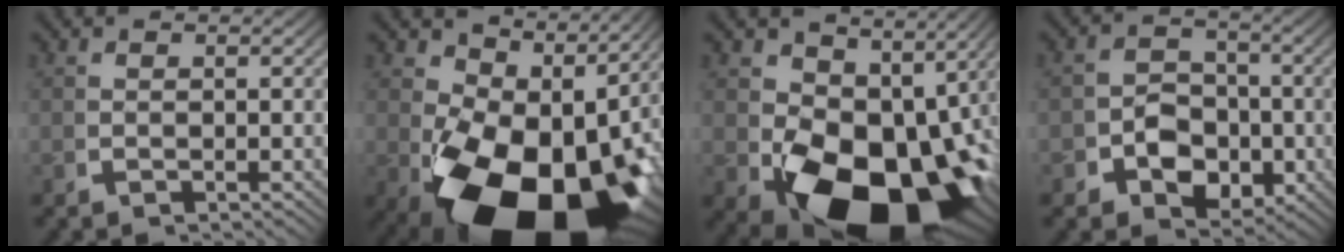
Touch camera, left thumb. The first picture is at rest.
{"total": 20.3, "force": [-3.8, 12.4, 15.6], "torque": [-0.286, -0.085, -0.022]}
{"total": 18.7, "force": [-4.2, 11.8, 13.8], "torque": [-0.236, -0.081, -0.029]}
{"total": 8.0, "force": [-2.0, 6.6, 4.2], "torque": [-0.067, -0.035, -0.028]}